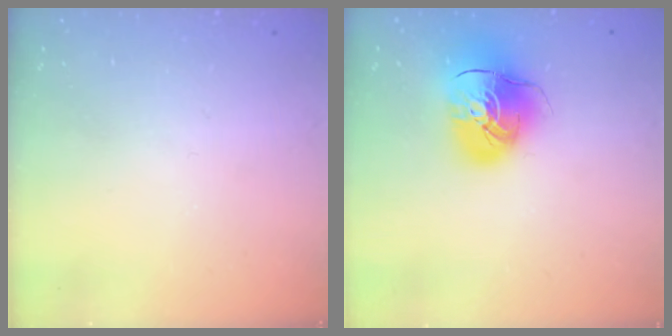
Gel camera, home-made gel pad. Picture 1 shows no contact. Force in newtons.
{"total": 13.4, "press": 13.3, "slide": 2.0}